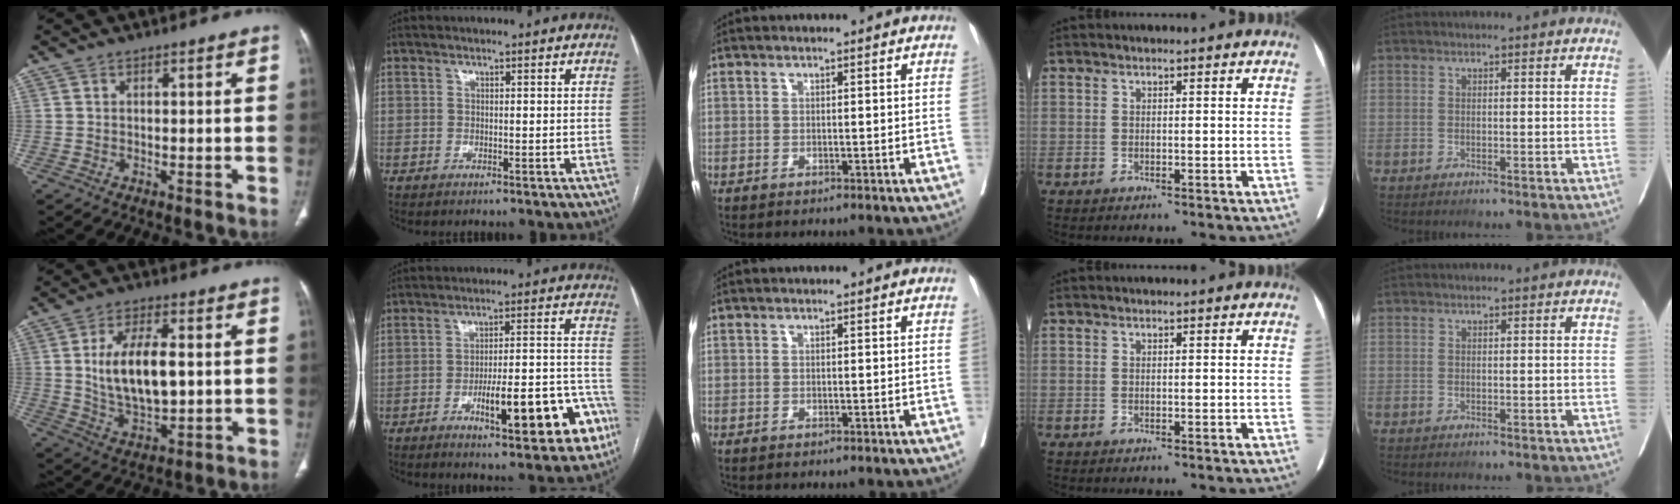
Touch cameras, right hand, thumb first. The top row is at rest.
{"thumb": {"total": 12.8, "force": [1.2, 6.2, 11.1], "torque": [-0.195, -0.008, 0.029]}, "index": {"total": 14.6, "force": [-6.8, 3.6, 12.4], "torque": [-0.148, 0.033, -0.086]}}